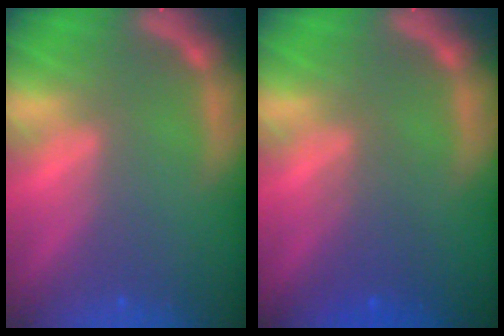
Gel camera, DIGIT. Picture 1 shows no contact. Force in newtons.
{"total": 2.5}